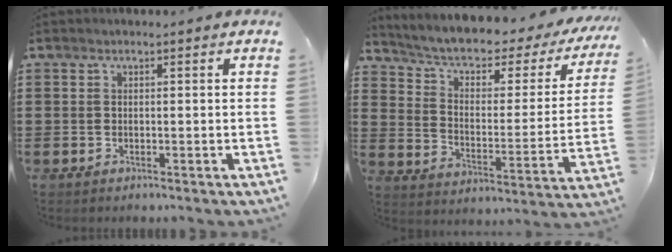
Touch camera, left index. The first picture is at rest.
{"total": 4.7, "force": [2.6, 2.3, 3.2], "torque": [-0.076, -0.019, 0.036]}